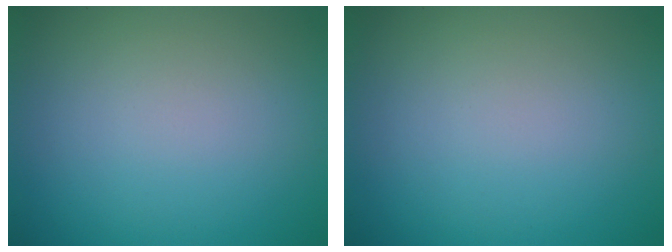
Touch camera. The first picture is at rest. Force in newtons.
{"total": 0.0}